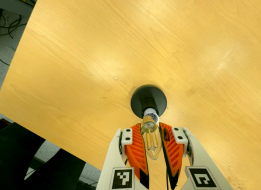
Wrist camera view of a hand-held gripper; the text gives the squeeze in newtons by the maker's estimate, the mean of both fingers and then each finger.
{"total": 20.8, "left": 22.6, "right": 19.1}